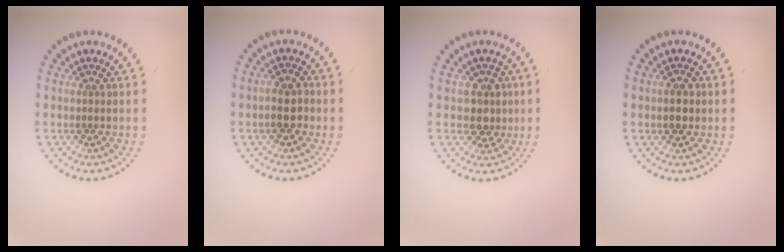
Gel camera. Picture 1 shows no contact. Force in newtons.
{"total": 2.4, "press": 2.3, "slide": 0.5}
{"total": 2.5, "press": 2.2, "slide": 1.1}
{"total": 2.5, "press": 2.5, "slide": 0.3}